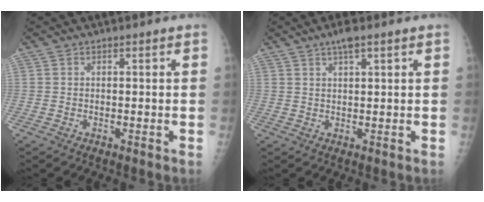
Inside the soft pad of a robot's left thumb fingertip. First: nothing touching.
{"total": 3.3, "force": [2.3, 1.0, 2.2], "torque": [-0.030, -0.003, 0.038]}